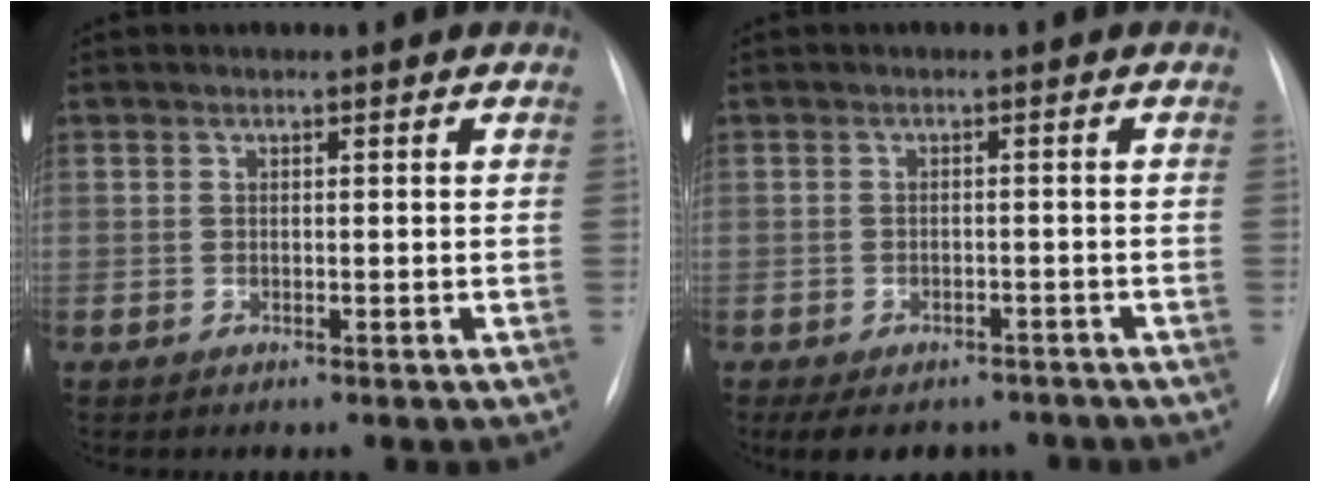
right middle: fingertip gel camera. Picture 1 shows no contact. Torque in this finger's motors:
{"motor_torque": [0.66, -0.75, 0.43, 0.04]}